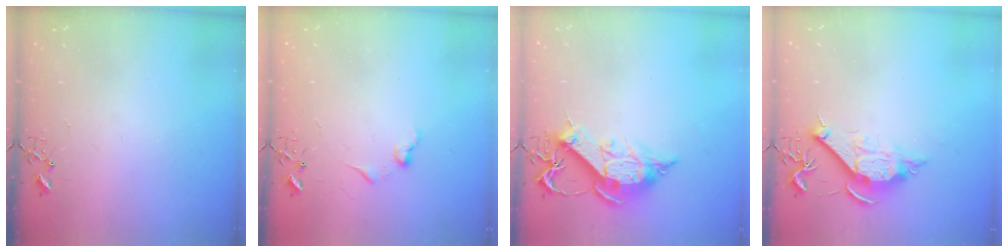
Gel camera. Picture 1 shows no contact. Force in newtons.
{"total": 6.3, "press": 6.3, "slide": 0.5}
{"total": 13.0, "press": 12.9, "slide": 1.5}
{"total": 10.1, "press": 10.0, "slide": 0.8}